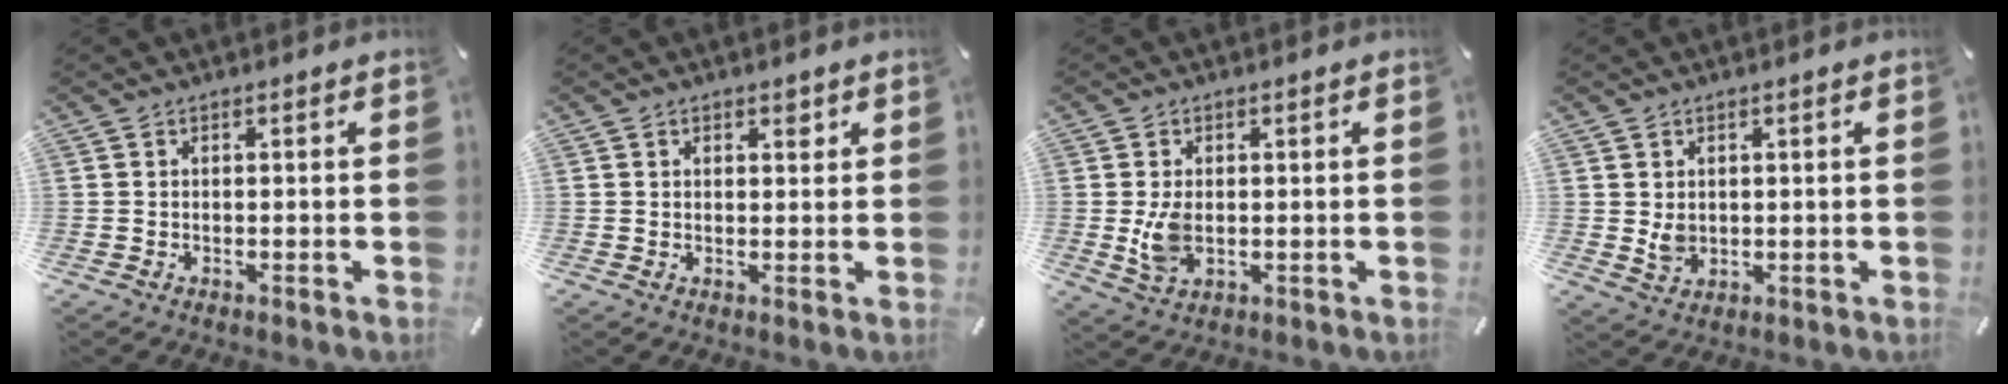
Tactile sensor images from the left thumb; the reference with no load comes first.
{"total": 1.8, "force": [0.9, 1.2, 0.9], "torque": [-0.013, 0.001, 0.012]}
{"total": 5.7, "force": [-0.1, 3.7, 4.4], "torque": [-0.084, -0.006, -0.005]}
{"total": 3.4, "force": [0.8, 2.9, 1.7], "torque": [-0.023, -0.006, 0.011]}